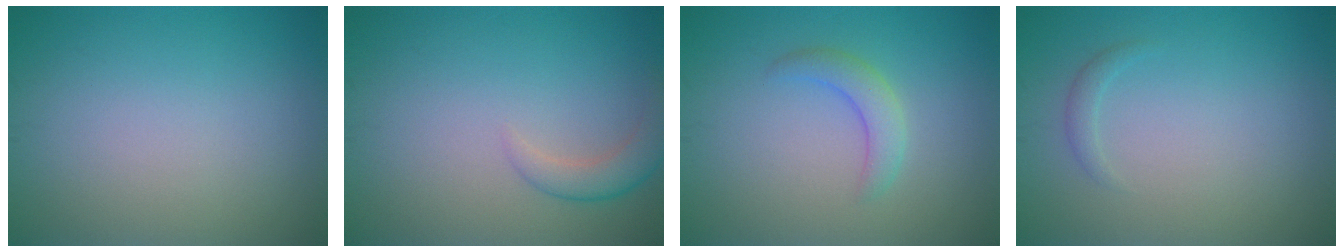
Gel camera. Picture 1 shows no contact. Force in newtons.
{"total": 2.6, "press": 2.6, "slide": 0.2}
{"total": 2.3, "press": 2.3, "slide": 0.2}
{"total": 0.8, "press": 0.8, "slide": 0.0}